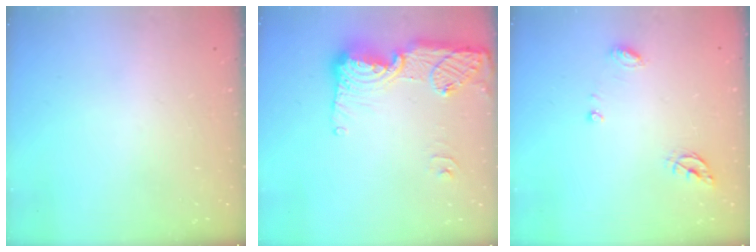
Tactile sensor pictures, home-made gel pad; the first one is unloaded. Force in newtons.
{"total": 15.7, "press": 15.7, "slide": 1.4}
{"total": 6.4, "press": 6.4, "slide": 0.5}